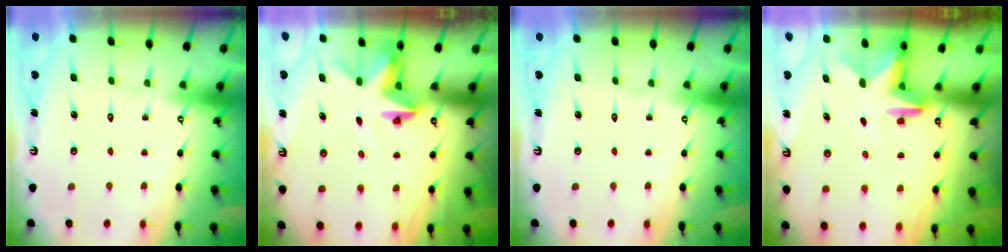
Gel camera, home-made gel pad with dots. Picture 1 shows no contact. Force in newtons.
{"total": 3.2, "press": 3.2, "slide": 0.0}
{"total": 0.0}
{"total": 2.7, "press": 2.6, "slide": 0.5}